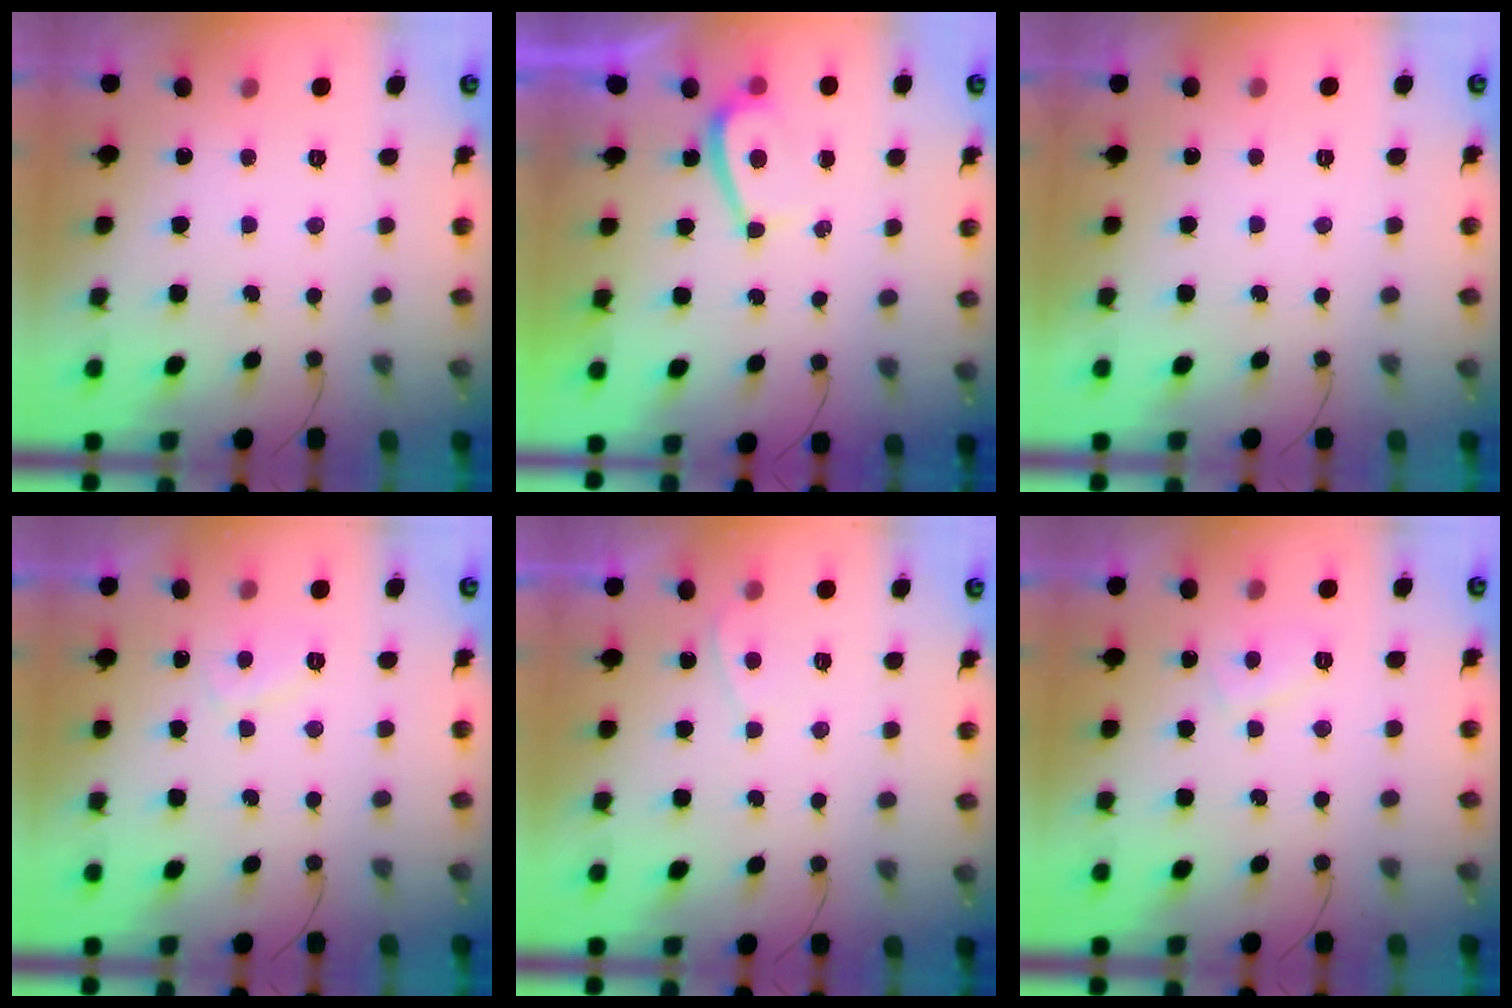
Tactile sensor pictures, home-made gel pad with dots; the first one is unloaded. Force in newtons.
{"total": 2.4, "press": 2.3, "slide": 0.6}
{"total": 2.3, "press": 2.2, "slide": 0.3}
{"total": 2.5, "press": 2.3, "slide": 0.8}
{"total": 2.8, "press": 2.7, "slide": 0.3}
{"total": 2.4, "press": 2.2, "slide": 0.9}